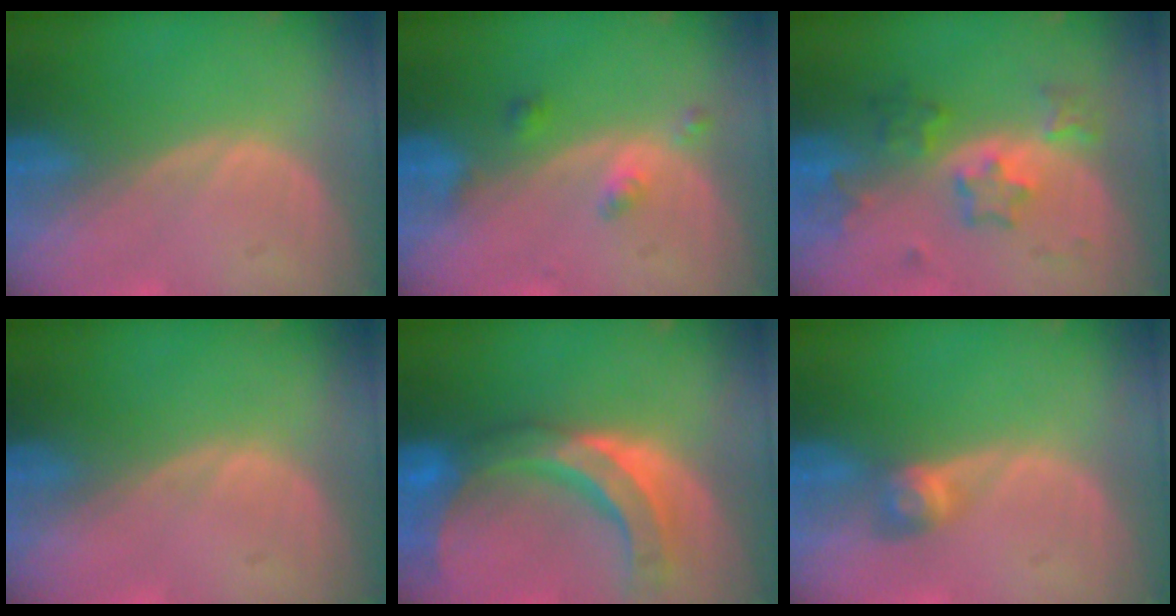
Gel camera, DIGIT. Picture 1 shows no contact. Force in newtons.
{"total": 2.9, "press": 2.9, "slide": 0.2}
{"total": 6.2, "press": 5.9, "slide": 1.7}
{"total": 0.0}
{"total": 11.0, "press": 9.5, "slide": 5.6}
{"total": 2.9, "press": 2.5, "slide": 1.4}